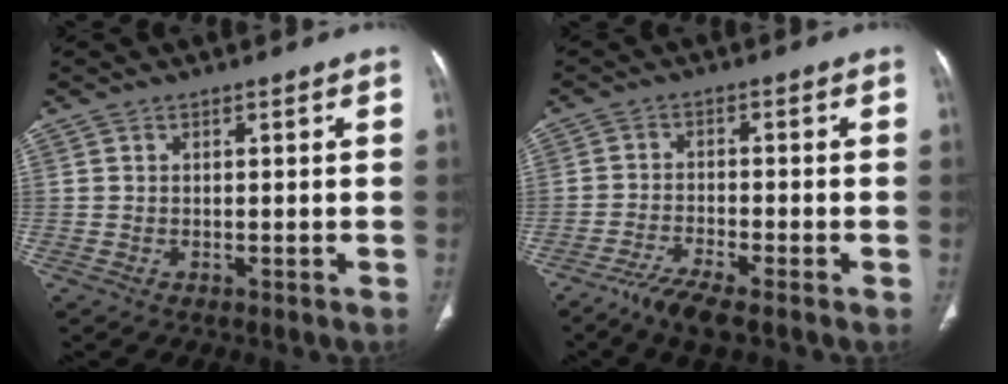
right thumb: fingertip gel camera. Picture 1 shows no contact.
{"total": 5.0, "force": [-3.8, 0.4, 3.3], "torque": [-0.081, 0.008, -0.078]}